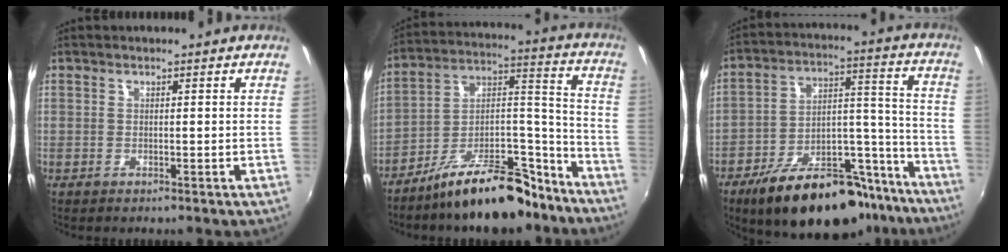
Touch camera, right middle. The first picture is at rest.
{"total": 18.8, "force": [-14.4, 6.5, 10.1], "torque": [-0.160, 0.036, -0.217]}
{"total": 23.6, "force": [-17.3, 10.5, 12.1], "torque": [-0.192, 0.044, -0.235]}